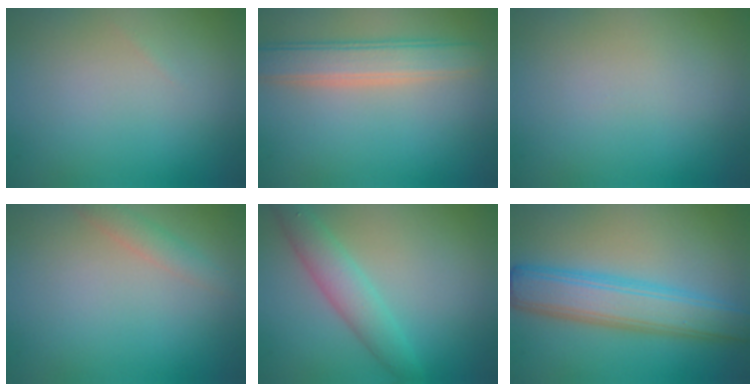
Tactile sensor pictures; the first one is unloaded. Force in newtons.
{"total": 4.2, "press": 4.2, "slide": 0.3}
{"total": 0.0}
{"total": 1.6, "press": 1.6, "slide": 0.2}
{"total": 3.0, "press": 3.0, "slide": 0.1}
{"total": 6.1, "press": 6.1, "slide": 0.2}